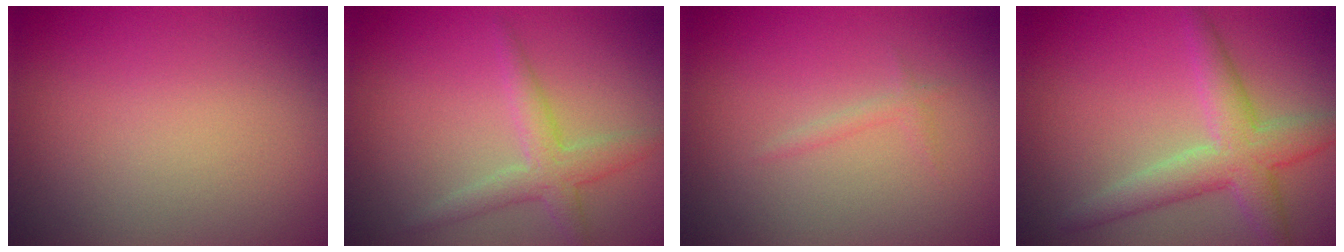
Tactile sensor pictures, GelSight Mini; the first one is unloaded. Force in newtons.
{"total": 2.7, "press": 2.7, "slide": 0.2}
{"total": 0.7, "press": 0.7, "slide": 0.1}
{"total": 4.5, "press": 4.5, "slide": 0.0}